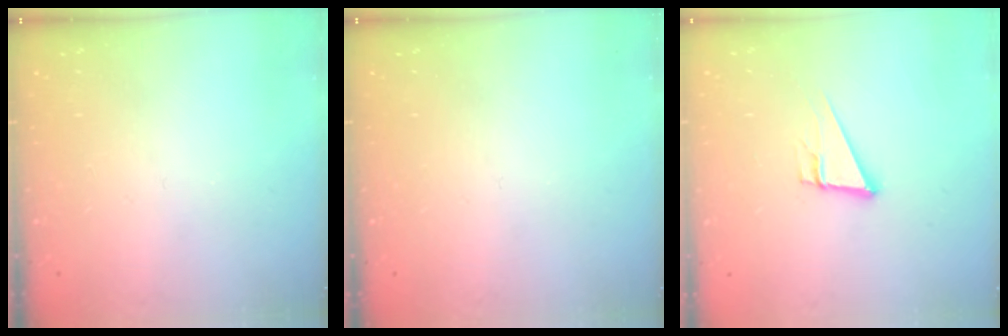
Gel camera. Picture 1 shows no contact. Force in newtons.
{"total": 0.0}
{"total": 9.0, "press": 8.3, "slide": 3.3}